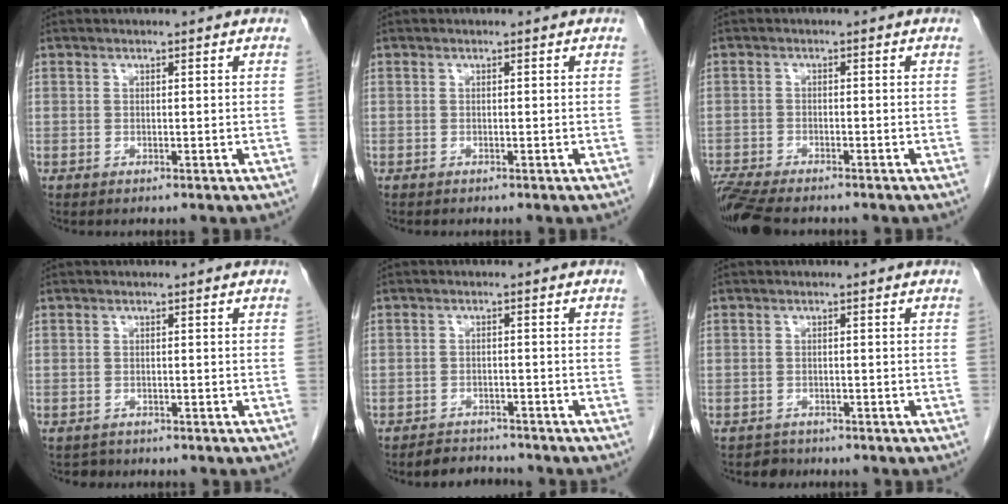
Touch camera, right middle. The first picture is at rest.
{"total": 0.0}
{"total": 8.6, "force": [-7.4, 1.7, 4.0], "torque": [-0.075, -0.017, -0.126]}
{"total": 1.2, "force": [-1.0, 0.5, -0.4], "torque": [0.001, -0.001, -0.015]}
{"total": 3.4, "force": [-3.2, 1.0, -0.3], "torque": [0.003, -0.005, -0.051]}
{"total": 1.7, "force": [-1.4, 0.8, -0.6], "torque": [0.005, 0.001, -0.025]}